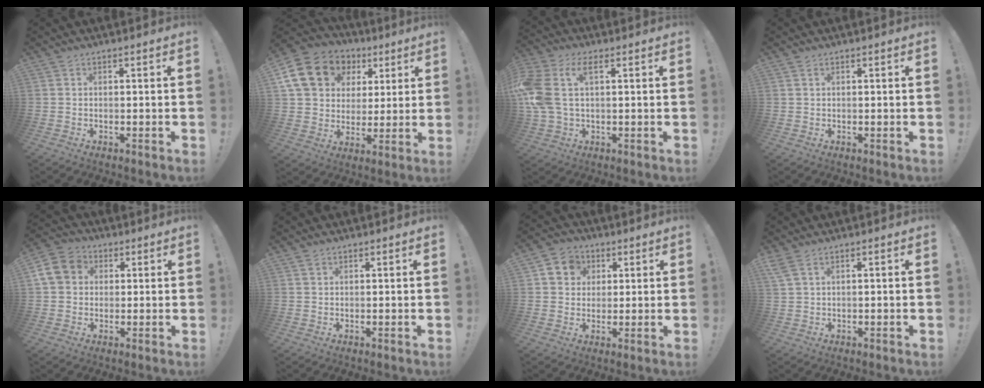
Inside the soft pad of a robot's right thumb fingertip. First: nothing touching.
{"total": 17.8, "force": [7.0, 14.2, 8.2], "torque": [-0.122, -0.021, 0.149]}
{"total": 11.0, "force": [2.8, 6.3, 8.6], "torque": [-0.194, 0.001, 0.054]}
{"total": 0.7, "force": [0.5, 0.3, 0.4], "torque": [0.001, -0.003, 0.007]}
{"total": 9.5, "force": [1.9, 8.2, 4.3], "torque": [-0.074, 0.010, 0.043]}
{"total": 0.8, "force": [0.7, 0.5, 0.3], "torque": [-0.002, -0.001, 0.012]}
{"total": 8.1, "force": [2.4, 7.3, 2.5], "torque": [-0.036, -0.002, 0.051]}
{"total": 2.9, "force": [1.8, 0.9, 2.1], "torque": [-0.041, -0.004, 0.035]}